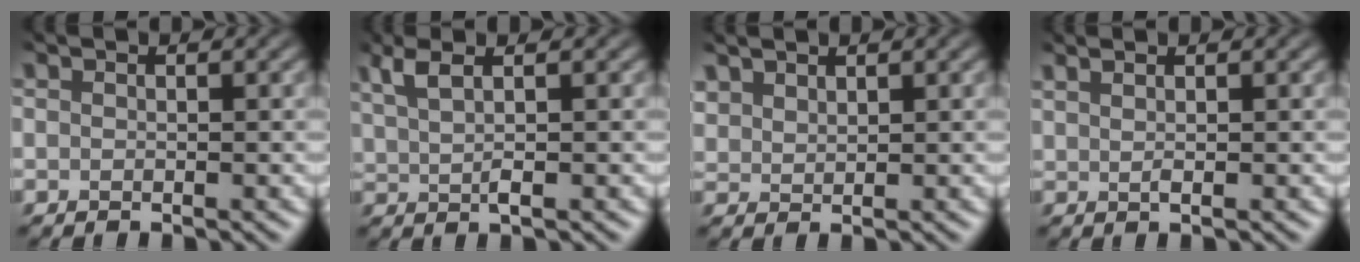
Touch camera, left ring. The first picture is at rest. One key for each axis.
{"total": 2.7, "fx": 1.5, "fy": 0.2, "fz": 2.2, "tx": -0.054, "ty": 0.005, "tz": 0.036}
{"total": 1.8, "fx": 1.6, "fy": 0.4, "fz": 0.5, "tx": -0.019, "ty": 0.008, "tz": 0.041}
{"total": 1.4, "fx": 1.1, "fy": 0.0, "fz": 0.9, "tx": -0.014, "ty": 0.004, "tz": 0.020}